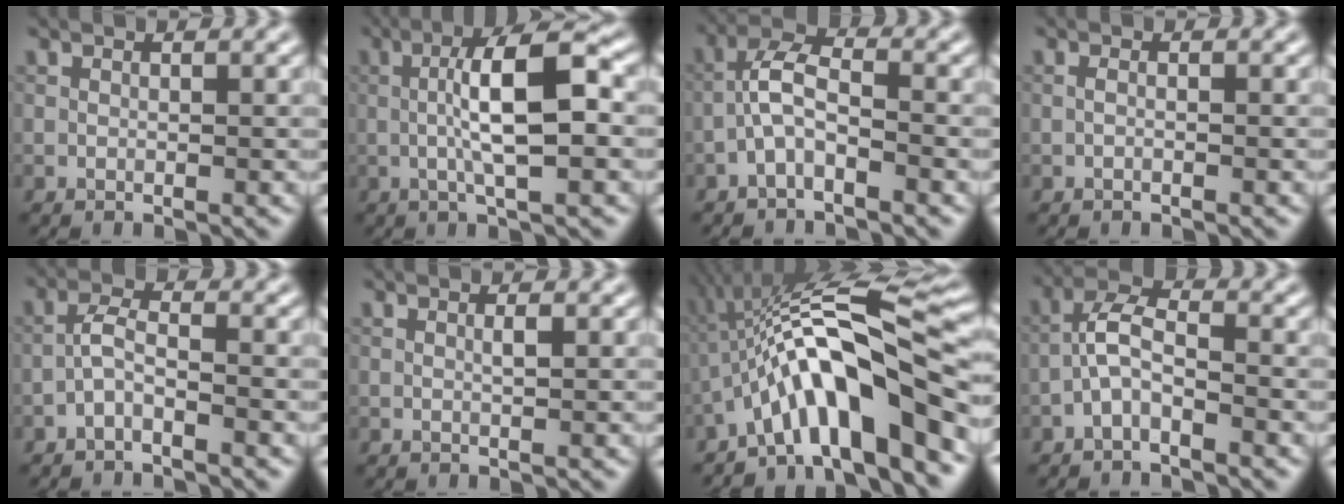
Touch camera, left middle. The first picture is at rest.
{"total": 7.4, "force": [-0.1, 1.6, 7.2], "torque": [-0.120, 0.016, -0.010]}
{"total": 3.2, "force": [-1.6, 1.1, 2.6], "torque": [-0.055, 0.014, -0.041]}
{"total": 0.6, "force": [-0.3, 0.1, 0.5], "torque": [-0.012, -0.001, -0.008]}
{"total": 2.0, "force": [-1.3, 0.4, 1.4], "torque": [-0.031, 0.008, -0.033]}
{"total": 0.6, "force": [0.1, 0.0, 0.6], "torque": [-0.012, 0.002, 0.002]}
{"total": 11.5, "force": [-4.0, 2.6, 10.5], "torque": [-0.155, 0.026, -0.071]}
{"total": 3.0, "force": [-1.7, 1.0, 2.2], "torque": [-0.049, 0.013, -0.041]}